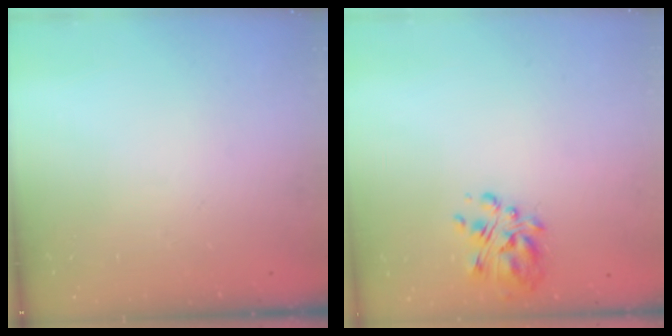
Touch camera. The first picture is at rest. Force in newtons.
{"total": 6.1, "press": 5.8, "slide": 1.8}